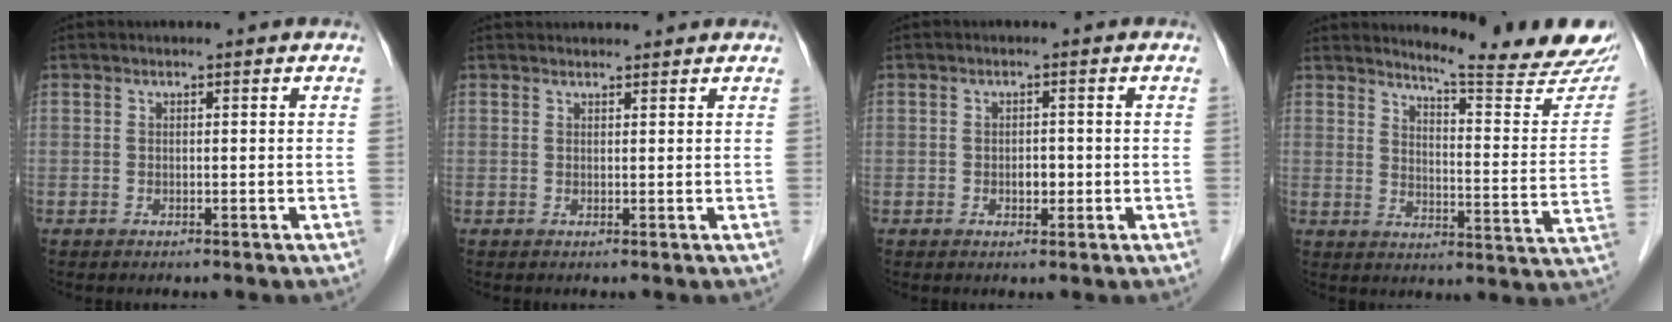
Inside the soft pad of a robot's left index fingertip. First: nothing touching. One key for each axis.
{"total": 4.4, "fx": 4.3, "fy": 0.6, "fz": 0.8, "tx": -0.009, "ty": 0.033, "tz": 0.055}
{"total": 1.7, "fx": -0.4, "fy": 1.0, "fz": 1.2, "tx": -0.021, "ty": 0.002, "tz": -0.004}
{"total": 17.8, "fx": 16.7, "fy": -0.1, "fz": 6.2, "tx": -0.087, "ty": -0.102, "tz": 0.199}